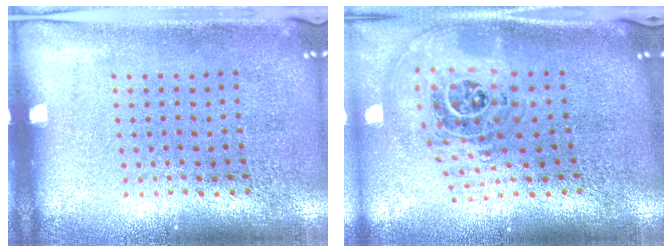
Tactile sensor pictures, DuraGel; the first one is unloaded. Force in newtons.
{"total": 1.9, "press": 1.5, "slide": 1.2}